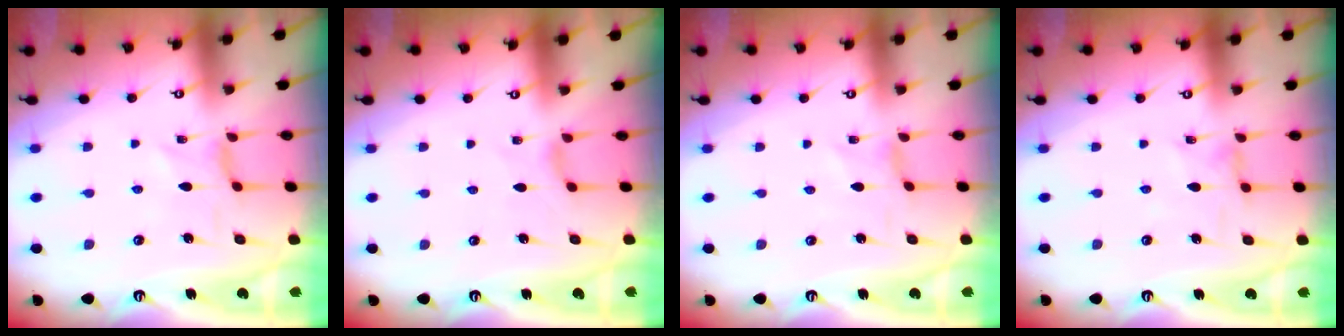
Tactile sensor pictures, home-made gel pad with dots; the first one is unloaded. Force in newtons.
{"total": 1.7, "press": 1.6, "slide": 0.4}
{"total": 0.0}
{"total": 1.8, "press": 1.7, "slide": 0.3}